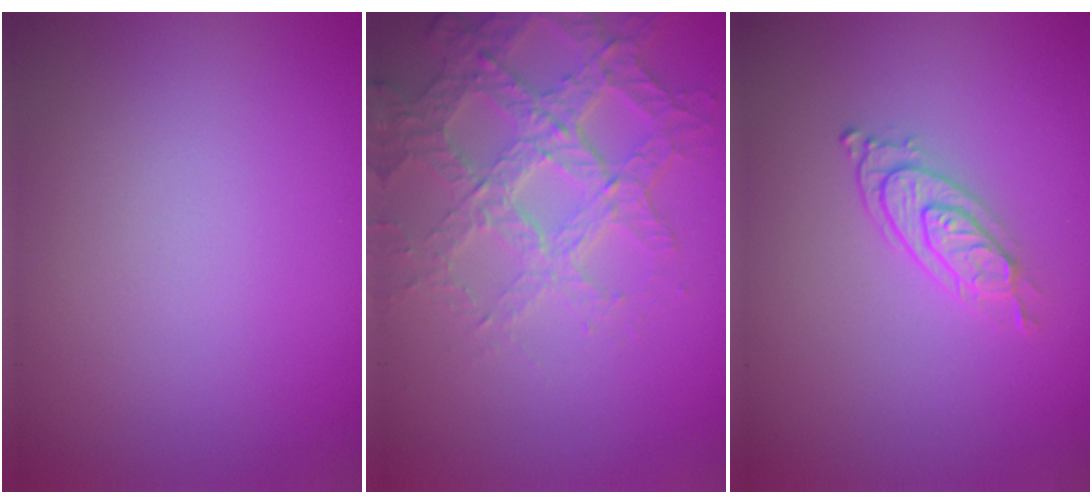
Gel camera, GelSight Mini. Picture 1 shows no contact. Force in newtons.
{"total": 5.0, "press": 4.5, "slide": 2.3}
{"total": 2.7, "press": 2.1, "slide": 1.6}